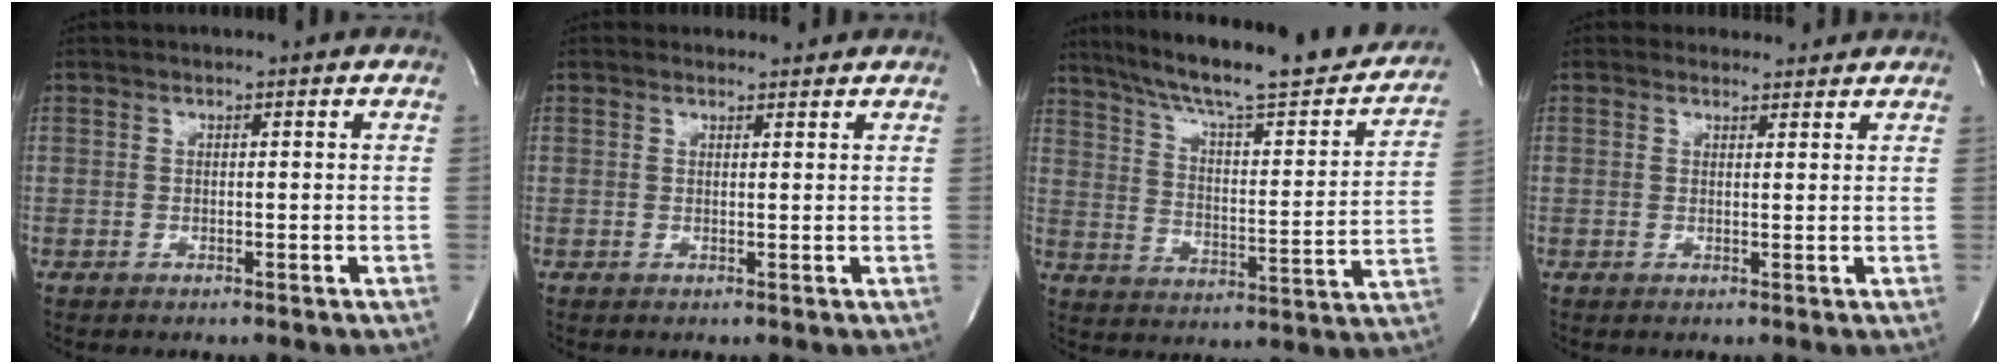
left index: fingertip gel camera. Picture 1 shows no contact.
{"total": 1.2, "force": [1.1, 0.4, -0.2], "torque": [-0.010, 0.001, 0.010]}
{"total": 26.9, "force": [22.8, 3.8, 13.9], "torque": [-0.216, -0.036, 0.303]}
{"total": 2.1, "force": [1.9, 1.0, -0.2], "torque": [-0.003, 0.003, 0.017]}